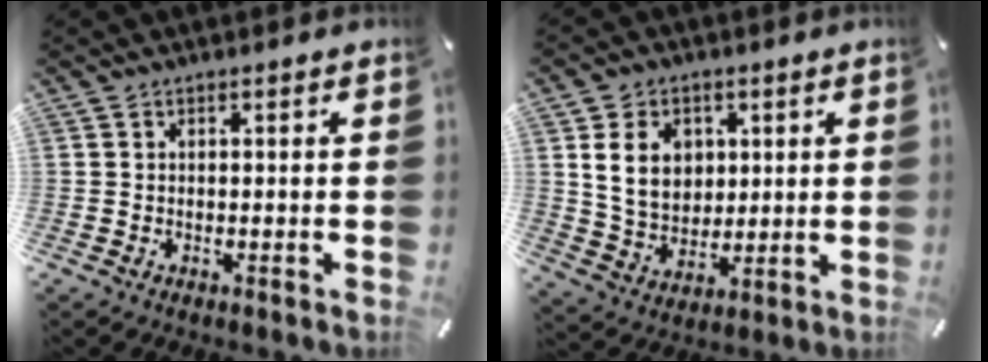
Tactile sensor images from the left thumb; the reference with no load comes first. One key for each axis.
{"total": 10.4, "fx": 2.7, "fy": 8.6, "fz": 5.2, "tx": -0.103, "ty": 0.004, "tz": 0.049}